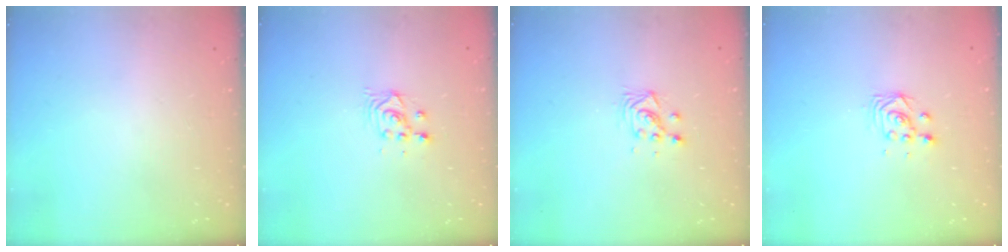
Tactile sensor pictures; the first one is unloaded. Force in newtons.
{"total": 2.9, "press": 2.9, "slide": 0.1}
{"total": 3.7, "press": 3.7, "slide": 0.3}
{"total": 2.8, "press": 2.8, "slide": 0.3}